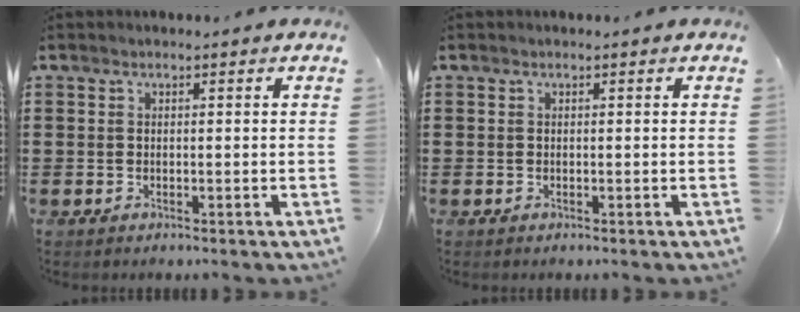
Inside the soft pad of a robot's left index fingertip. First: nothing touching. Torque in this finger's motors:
{"motor_torque": [0.00, 0.00, 0.00, -0.01]}